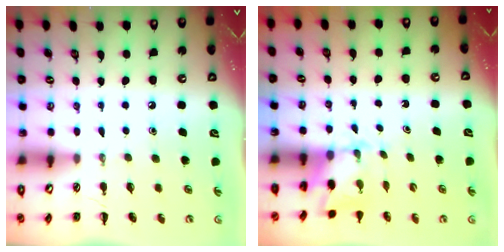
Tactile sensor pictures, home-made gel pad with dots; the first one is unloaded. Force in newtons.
{"total": 2.2, "press": 2.1, "slide": 0.6}